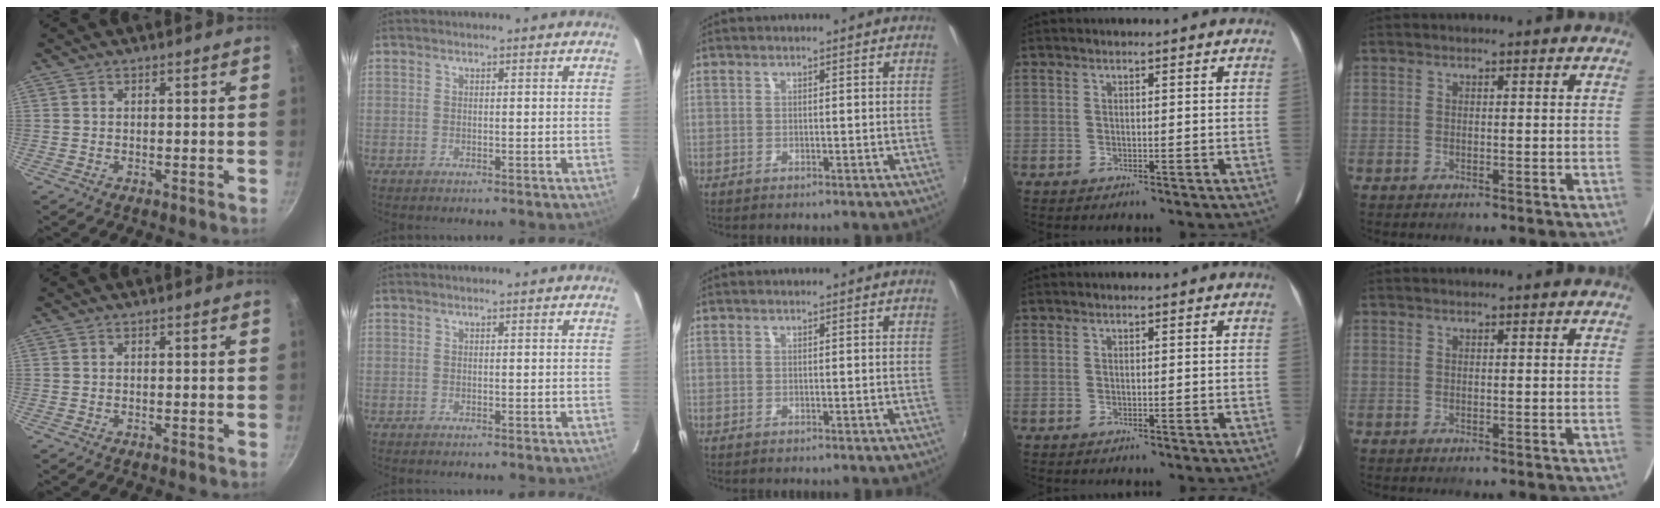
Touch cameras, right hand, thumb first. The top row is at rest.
{}